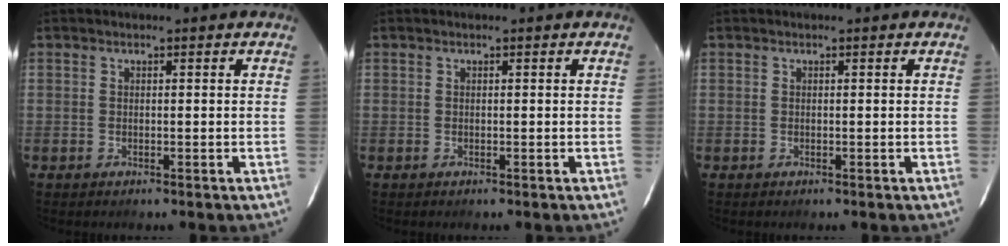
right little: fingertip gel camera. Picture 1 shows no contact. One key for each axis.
{"total": 0.0}
{"total": 0.0}